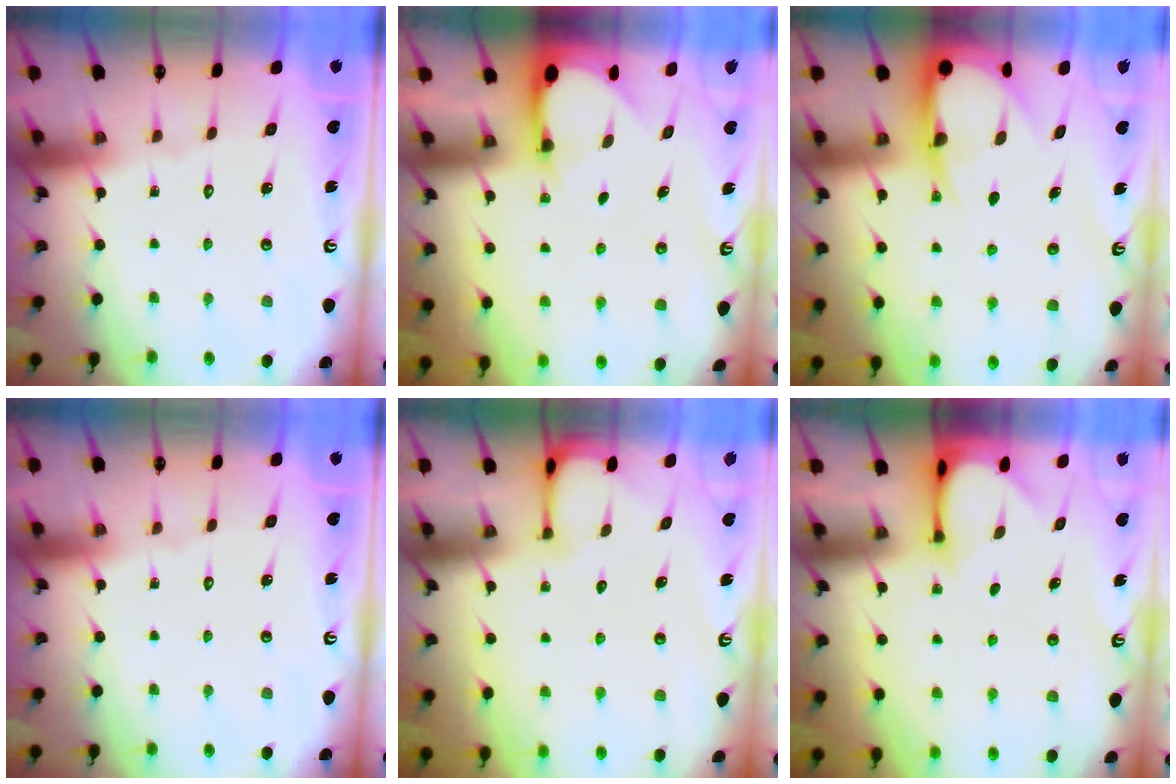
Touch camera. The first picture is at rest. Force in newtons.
{"total": 3.4, "press": 3.4, "slide": 0.2}
{"total": 9.2, "press": 9.2, "slide": 0.9}
{"total": 0.0}
{"total": 2.6, "press": 2.5, "slide": 0.4}
{"total": 3.3, "press": 3.3, "slide": 0.3}